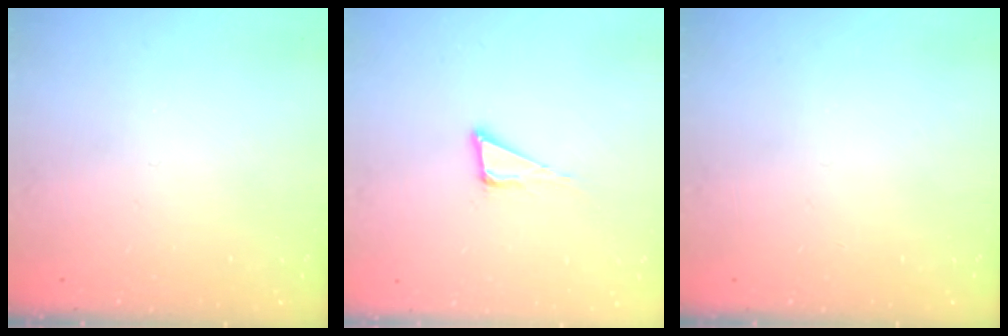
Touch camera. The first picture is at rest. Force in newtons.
{"total": 5.5, "press": 4.7, "slide": 2.8}
{"total": 0.0}